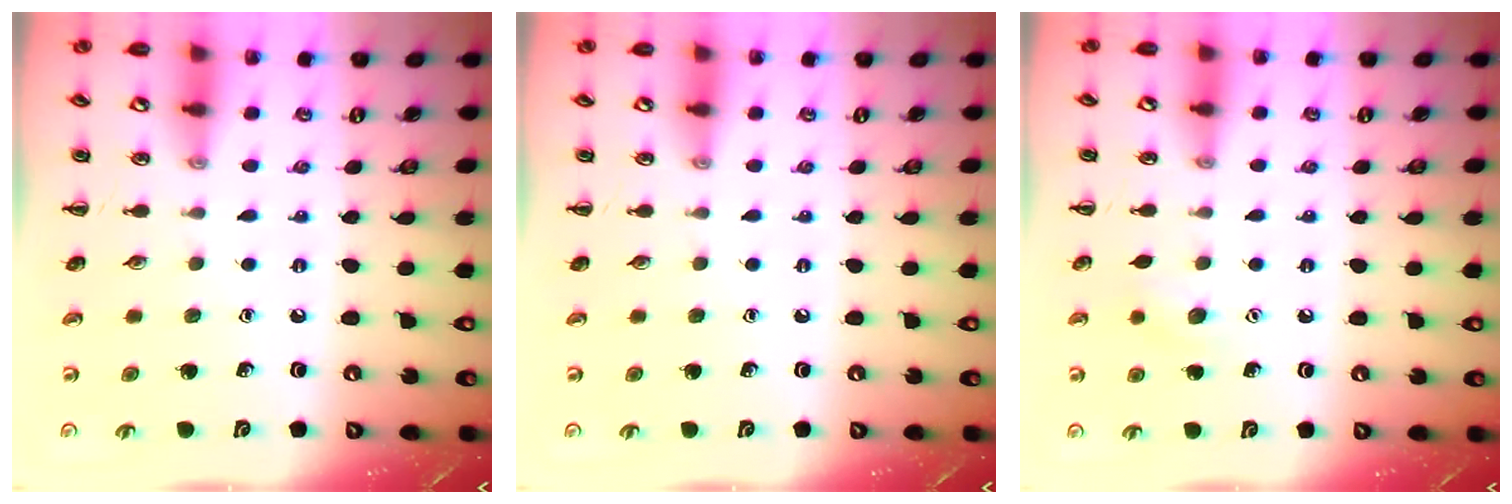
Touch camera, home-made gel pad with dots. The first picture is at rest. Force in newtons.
{"total": 0.0}
{"total": 6.3, "press": 6.0, "slide": 1.9}